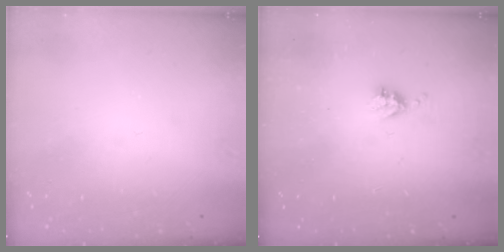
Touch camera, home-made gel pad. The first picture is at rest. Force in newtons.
{"total": 4.8, "press": 4.8, "slide": 0.4}